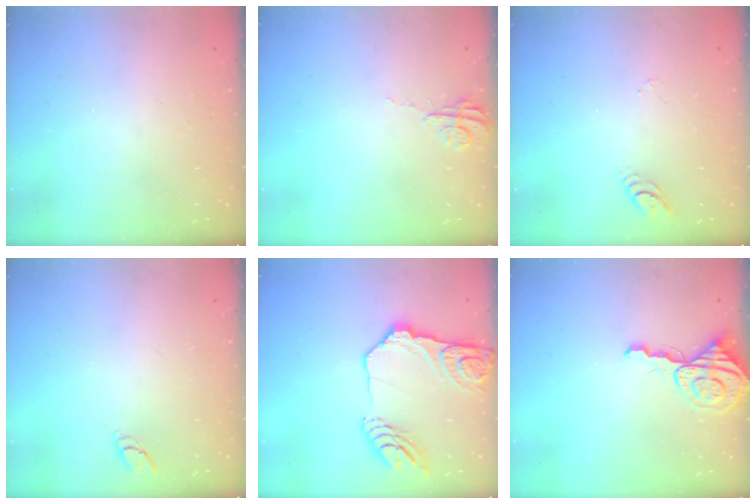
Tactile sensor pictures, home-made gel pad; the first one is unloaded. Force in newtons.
{"total": 3.8, "press": 3.8, "slide": 0.3}
{"total": 3.0, "press": 3.0, "slide": 0.3}
{"total": 3.6, "press": 3.6, "slide": 0.4}
{"total": 17.0, "press": 16.9, "slide": 1.8}
{"total": 6.8, "press": 6.8, "slide": 0.5}